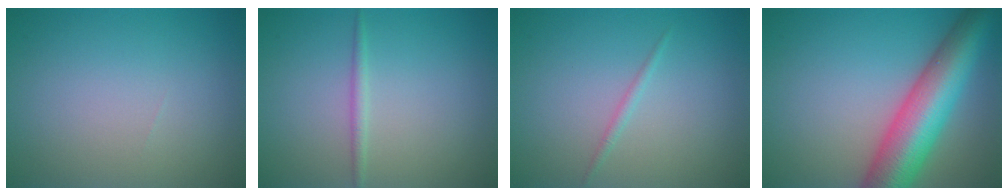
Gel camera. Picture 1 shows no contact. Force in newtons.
{"total": 1.1, "press": 1.1, "slide": 0.0}
{"total": 0.8, "press": 0.8, "slide": 0.0}
{"total": 10.2, "press": 10.2, "slide": 0.2}